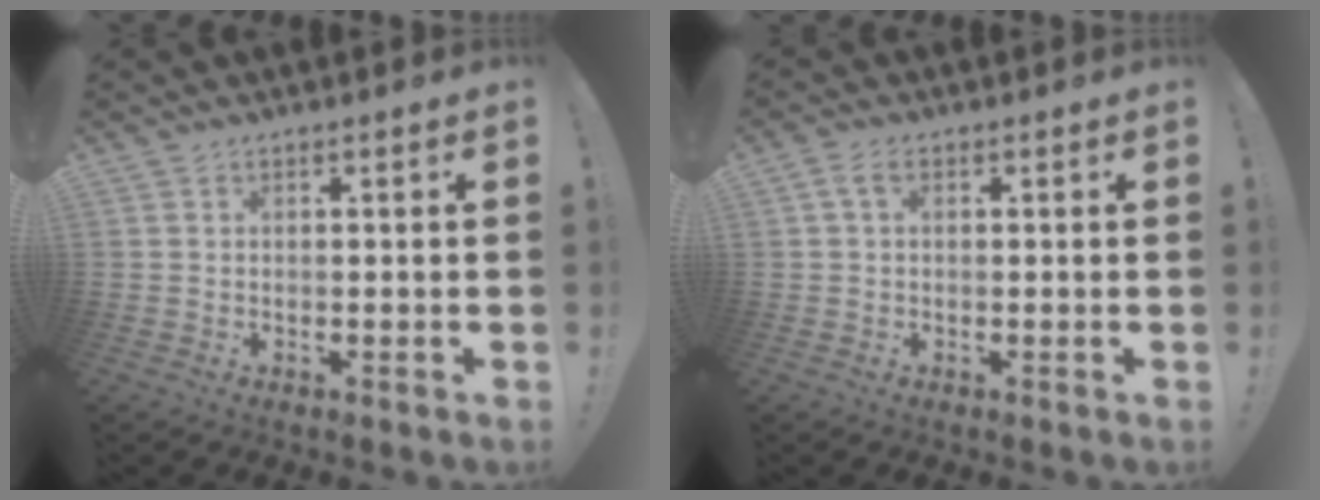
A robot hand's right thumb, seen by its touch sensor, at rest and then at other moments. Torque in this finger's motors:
{"motor_torque": [-0.21, -0.21, 0.07, -0.47, 0.09]}